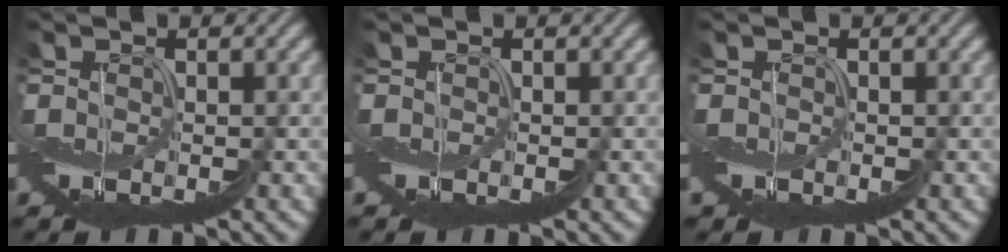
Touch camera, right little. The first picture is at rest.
{"total": 0.7, "force": [-0.4, 0.4, 0.4], "torque": [-0.003, -0.006, -0.007]}
{"total": 1.5, "force": [-0.7, 1.0, 0.9], "torque": [-0.003, -0.008, -0.011]}